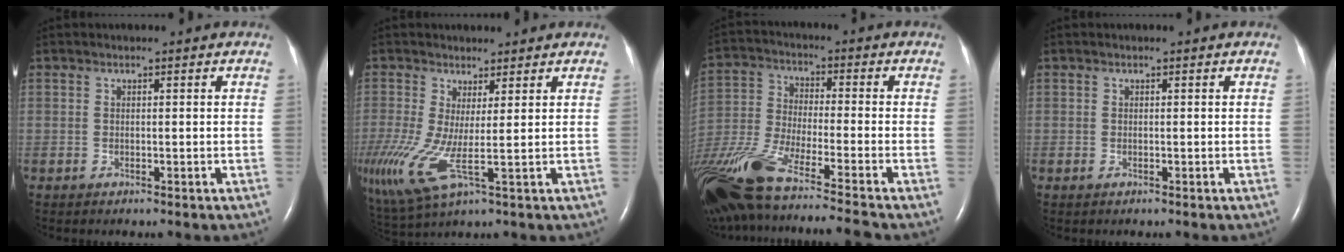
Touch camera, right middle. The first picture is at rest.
{"total": 13.1, "force": [-2.1, 3.3, 12.5], "torque": [-0.304, -0.018, -0.025]}
{"total": 21.8, "force": [-17.5, -0.1, 13.1], "torque": [-0.292, -0.051, -0.317]}
{"total": 0.0}